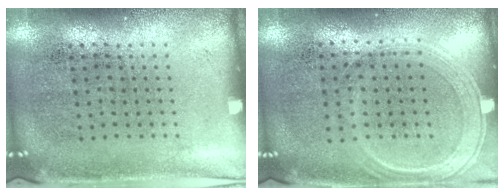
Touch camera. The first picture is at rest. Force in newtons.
{"total": 0.6, "press": 0.5, "slide": 0.2}